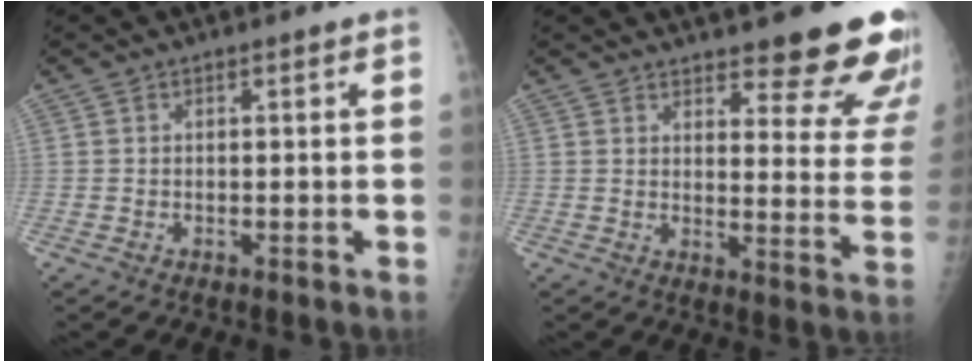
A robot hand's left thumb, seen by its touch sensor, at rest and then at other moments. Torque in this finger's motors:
{"motor_torque": [0.34, 0.40, 0.07, -0.27, 0.07]}